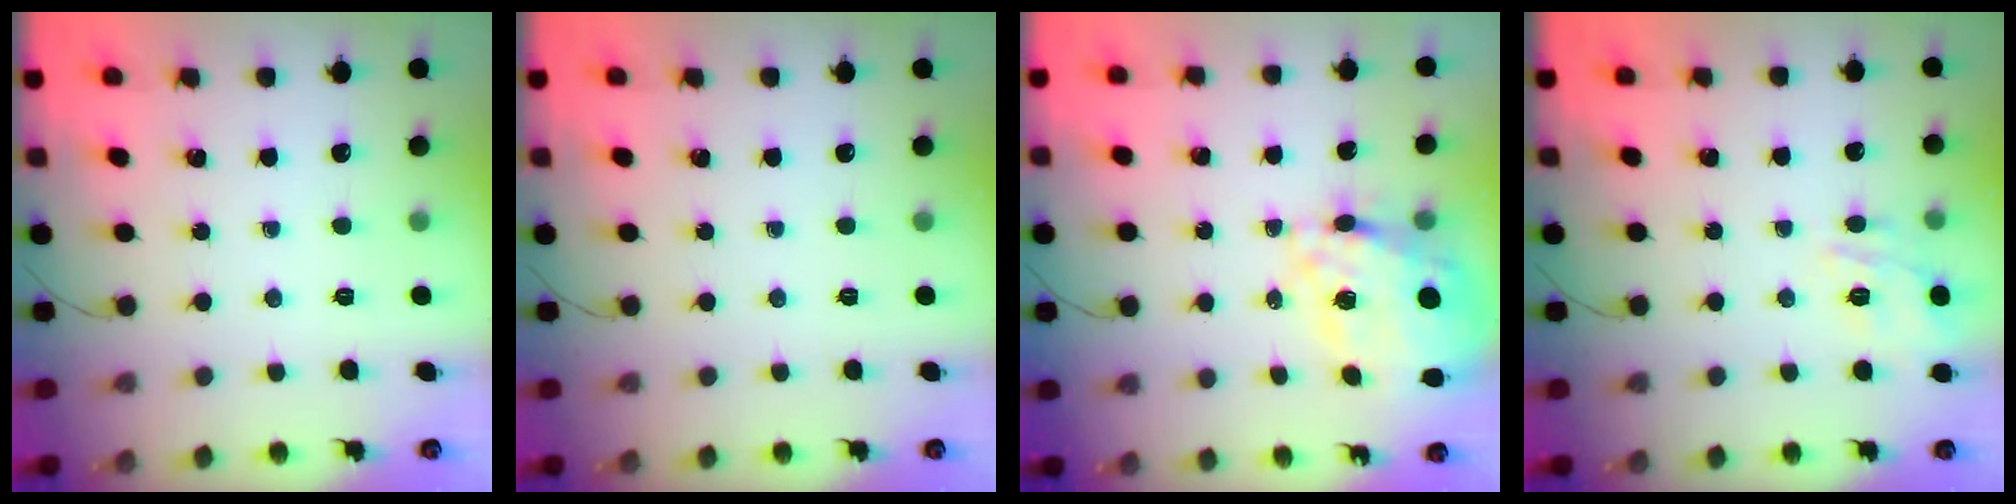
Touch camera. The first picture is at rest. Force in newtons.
{"total": 0.0}
{"total": 23.6, "press": 23.1, "slide": 4.9}
{"total": 11.2, "press": 11.2, "slide": 0.8}